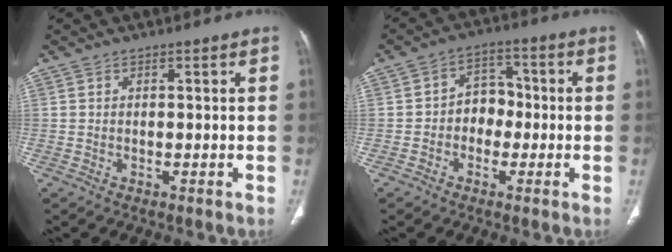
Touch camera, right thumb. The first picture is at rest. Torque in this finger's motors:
{"motor_torque": [-0.23, -0.14, -0.09, 0.01, 0.08]}